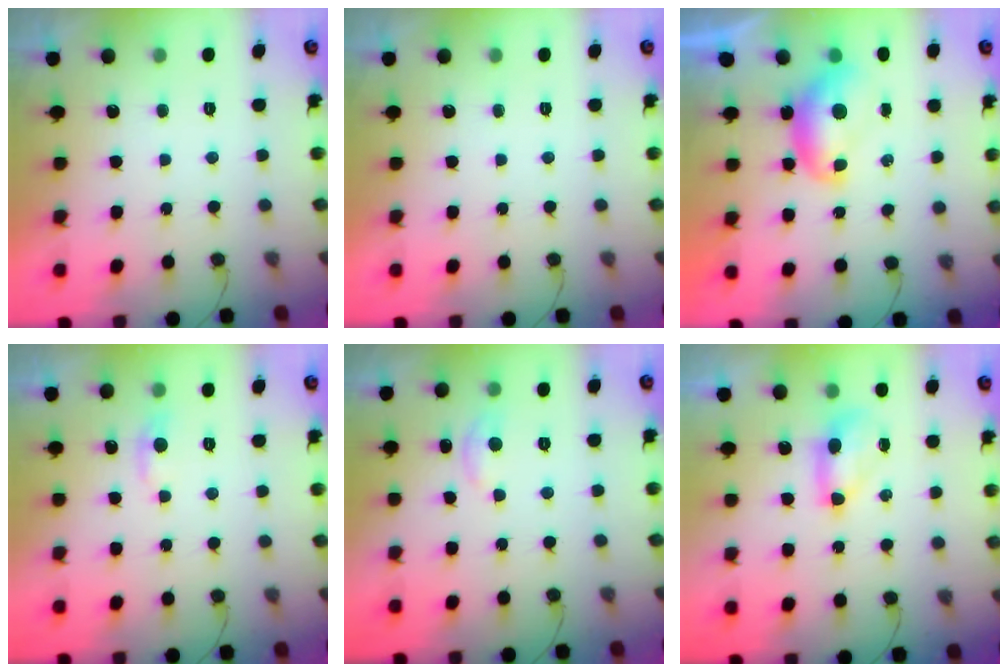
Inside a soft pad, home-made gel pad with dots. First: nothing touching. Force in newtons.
{"total": 0.0}
{"total": 7.6, "press": 7.6, "slide": 0.3}
{"total": 5.5, "press": 5.5, "slide": 0.5}
{"total": 4.7, "press": 4.7, "slide": 0.7}
{"total": 7.0, "press": 6.9, "slide": 1.1}